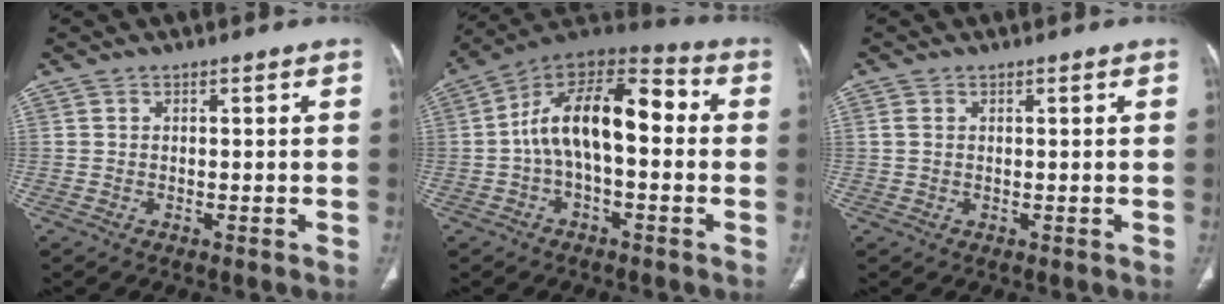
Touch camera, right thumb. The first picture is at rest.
{"total": 16.3, "force": [0.0, 8.2, 14.0], "torque": [-0.219, 0.052, -0.012]}
{"total": 1.3, "force": [0.2, 0.9, 0.9], "torque": [-0.026, 0.003, 0.006]}